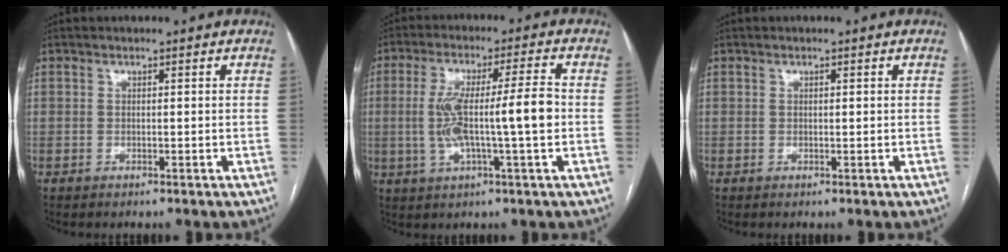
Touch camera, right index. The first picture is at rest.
{"total": 10.6, "force": [-0.6, 0.5, 10.6], "torque": [-0.198, 0.018, -0.010]}
{"total": 0.0}